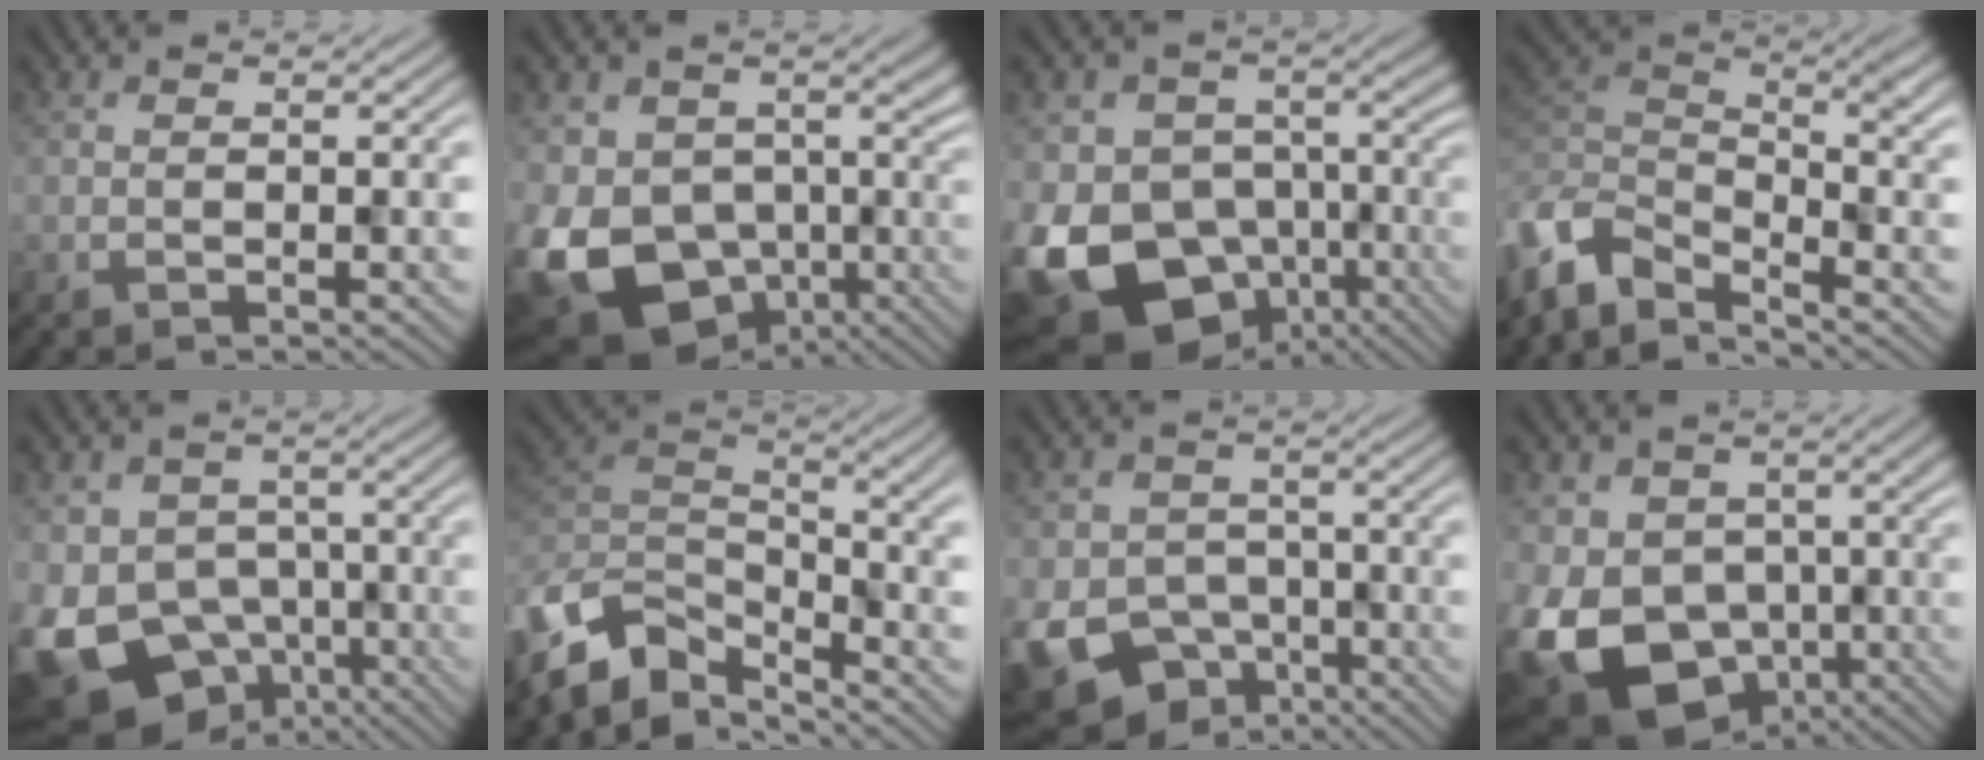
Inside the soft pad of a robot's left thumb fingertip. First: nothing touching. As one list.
[{"total": 13.8, "force": [-3.3, 11.2, 7.3], "torque": [-0.167, -0.032, -0.048]}, {"total": 16.7, "force": [-7.2, 13.0, 7.6], "torque": [-0.181, -0.040, -0.094]}, {"total": 6.2, "force": [-4.4, 2.5, 3.6], "torque": [-0.074, -0.009, -0.102]}, {"total": 14.0, "force": [-6.8, 10.2, 6.8], "torque": [-0.156, -0.038, -0.074]}, {"total": 9.2, "force": [-6.6, 4.3, 4.8], "torque": [-0.105, -0.011, -0.134]}, {"total": 11.6, "force": [-6.2, 8.7, 4.3], "torque": [-0.102, -0.039, -0.075]}, {"total": 13.4, "force": [-4.5, 10.4, 7.2], "torque": [-0.154, -0.033, -0.060]}]